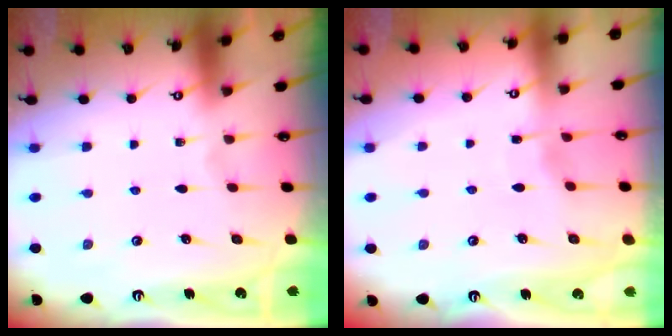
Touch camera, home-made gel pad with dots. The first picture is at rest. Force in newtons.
{"total": 2.0, "press": 2.0, "slide": 0.3}